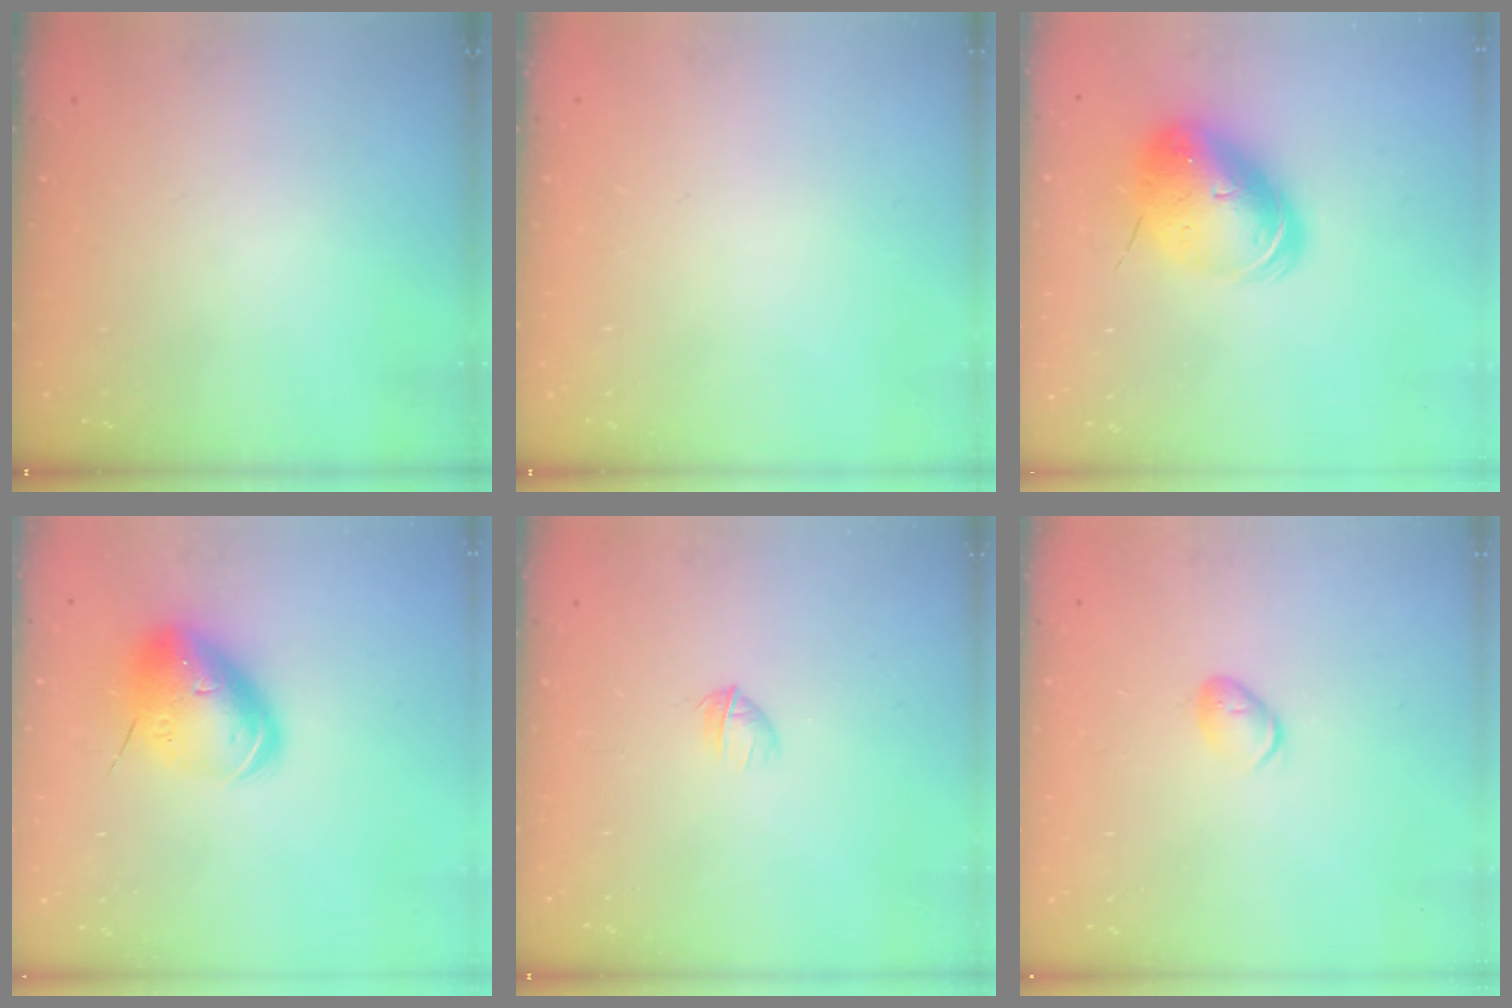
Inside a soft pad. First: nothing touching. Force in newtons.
{"total": 0.0}
{"total": 13.6, "press": 13.4, "slide": 2.4}
{"total": 15.6, "press": 15.4, "slide": 2.6}
{"total": 2.8, "press": 2.6, "slide": 0.9}
{"total": 5.6, "press": 5.5, "slide": 0.9}